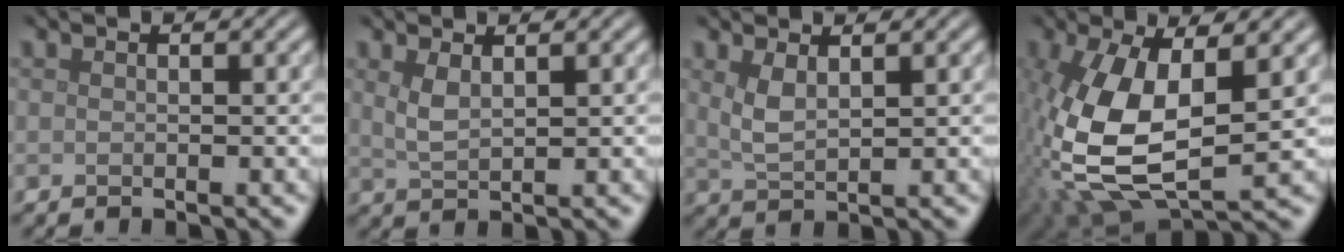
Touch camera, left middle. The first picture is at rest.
{"total": 1.8, "force": [1.0, 0.6, 1.4], "torque": [-0.034, -0.002, 0.024]}
{"total": 2.2, "force": [1.1, 0.8, 1.7], "torque": [-0.043, -0.002, 0.026]}
{"total": 11.4, "force": [-0.4, 5.7, 9.9], "torque": [-0.231, -0.013, -0.008]}